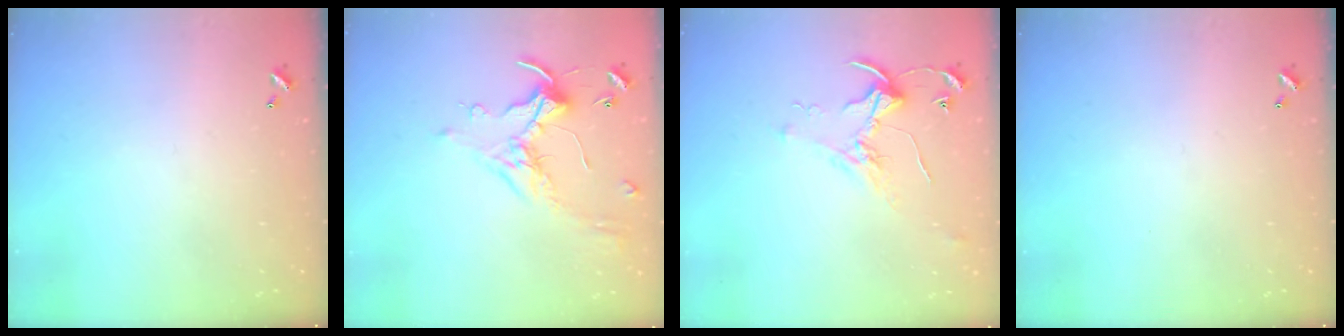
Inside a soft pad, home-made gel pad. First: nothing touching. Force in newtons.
{"total": 0.9, "press": 0.5, "slide": 0.7}
{"total": 2.1, "press": 2.1, "slide": 0.1}
{"total": 0.0}